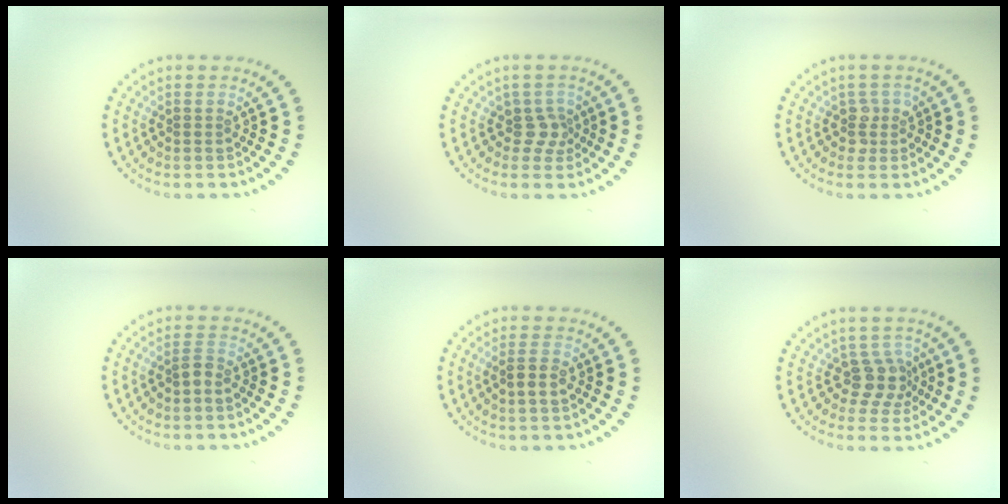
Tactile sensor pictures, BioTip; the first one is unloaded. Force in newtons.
{"total": 1.9, "press": 1.3, "slide": 1.4}
{"total": 1.7, "press": 1.4, "slide": 1.0}
{"total": 1.0, "press": 0.8, "slide": 0.5}
{"total": 2.1, "press": 1.9, "slide": 0.7}
{"total": 2.7, "press": 2.0, "slide": 1.8}